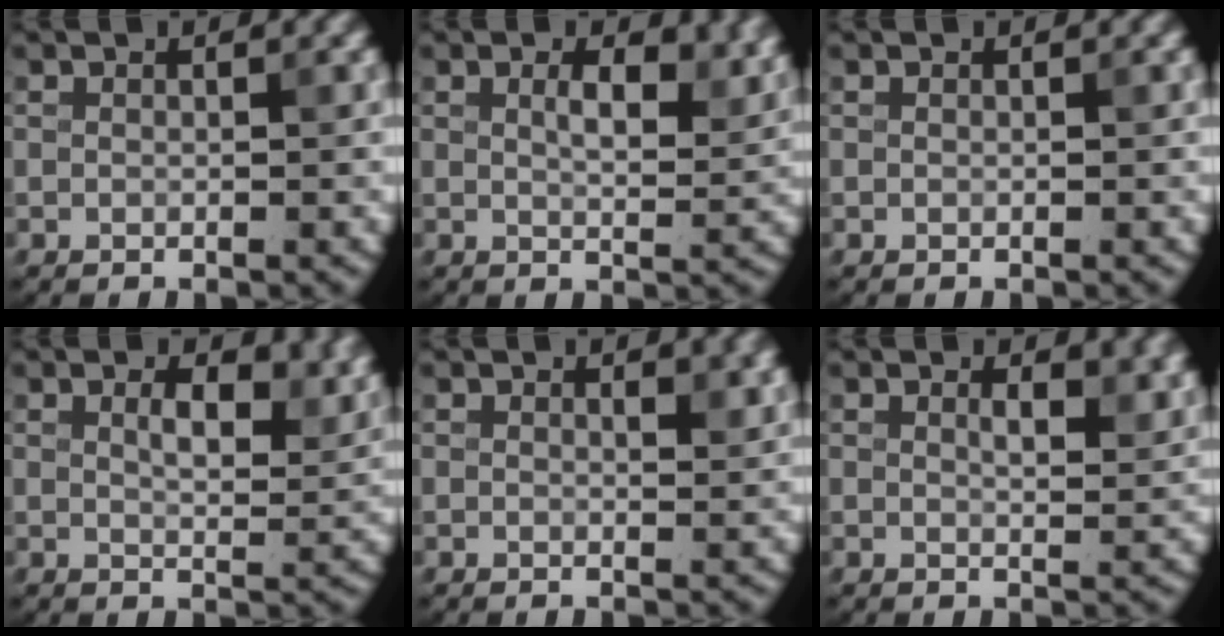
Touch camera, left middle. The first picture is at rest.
{"total": 4.0, "force": [2.0, 1.6, 3.1], "torque": [-0.053, -0.004, 0.032]}
{"total": 0.0}
{"total": 4.4, "force": [2.2, 1.9, 3.3], "torque": [-0.056, -0.005, 0.033]}
{"total": 1.1, "force": [0.7, 0.3, 0.8], "torque": [-0.010, -0.004, 0.011]}
{"total": 2.8, "force": [1.5, 1.0, 2.1], "torque": [-0.027, -0.003, 0.025]}